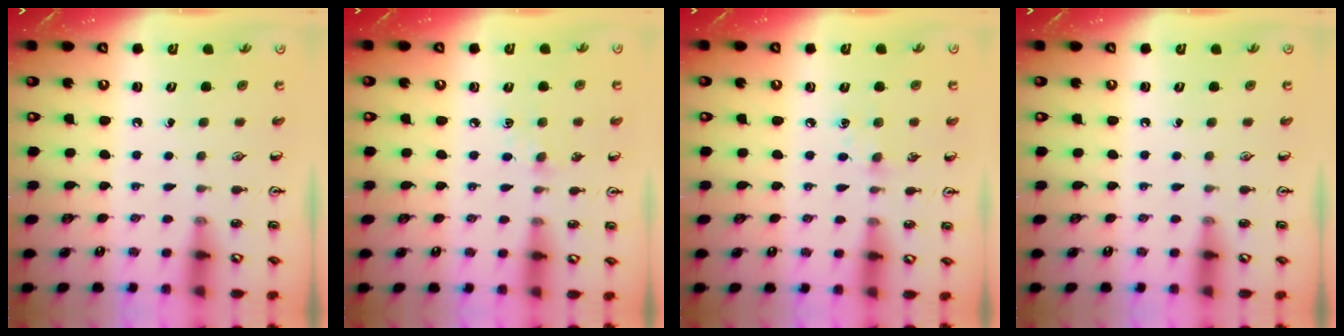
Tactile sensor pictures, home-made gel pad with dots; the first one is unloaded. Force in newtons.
{"total": 5.6, "press": 5.5, "slide": 0.9}
{"total": 6.5, "press": 6.5, "slide": 0.8}
{"total": 0.0}